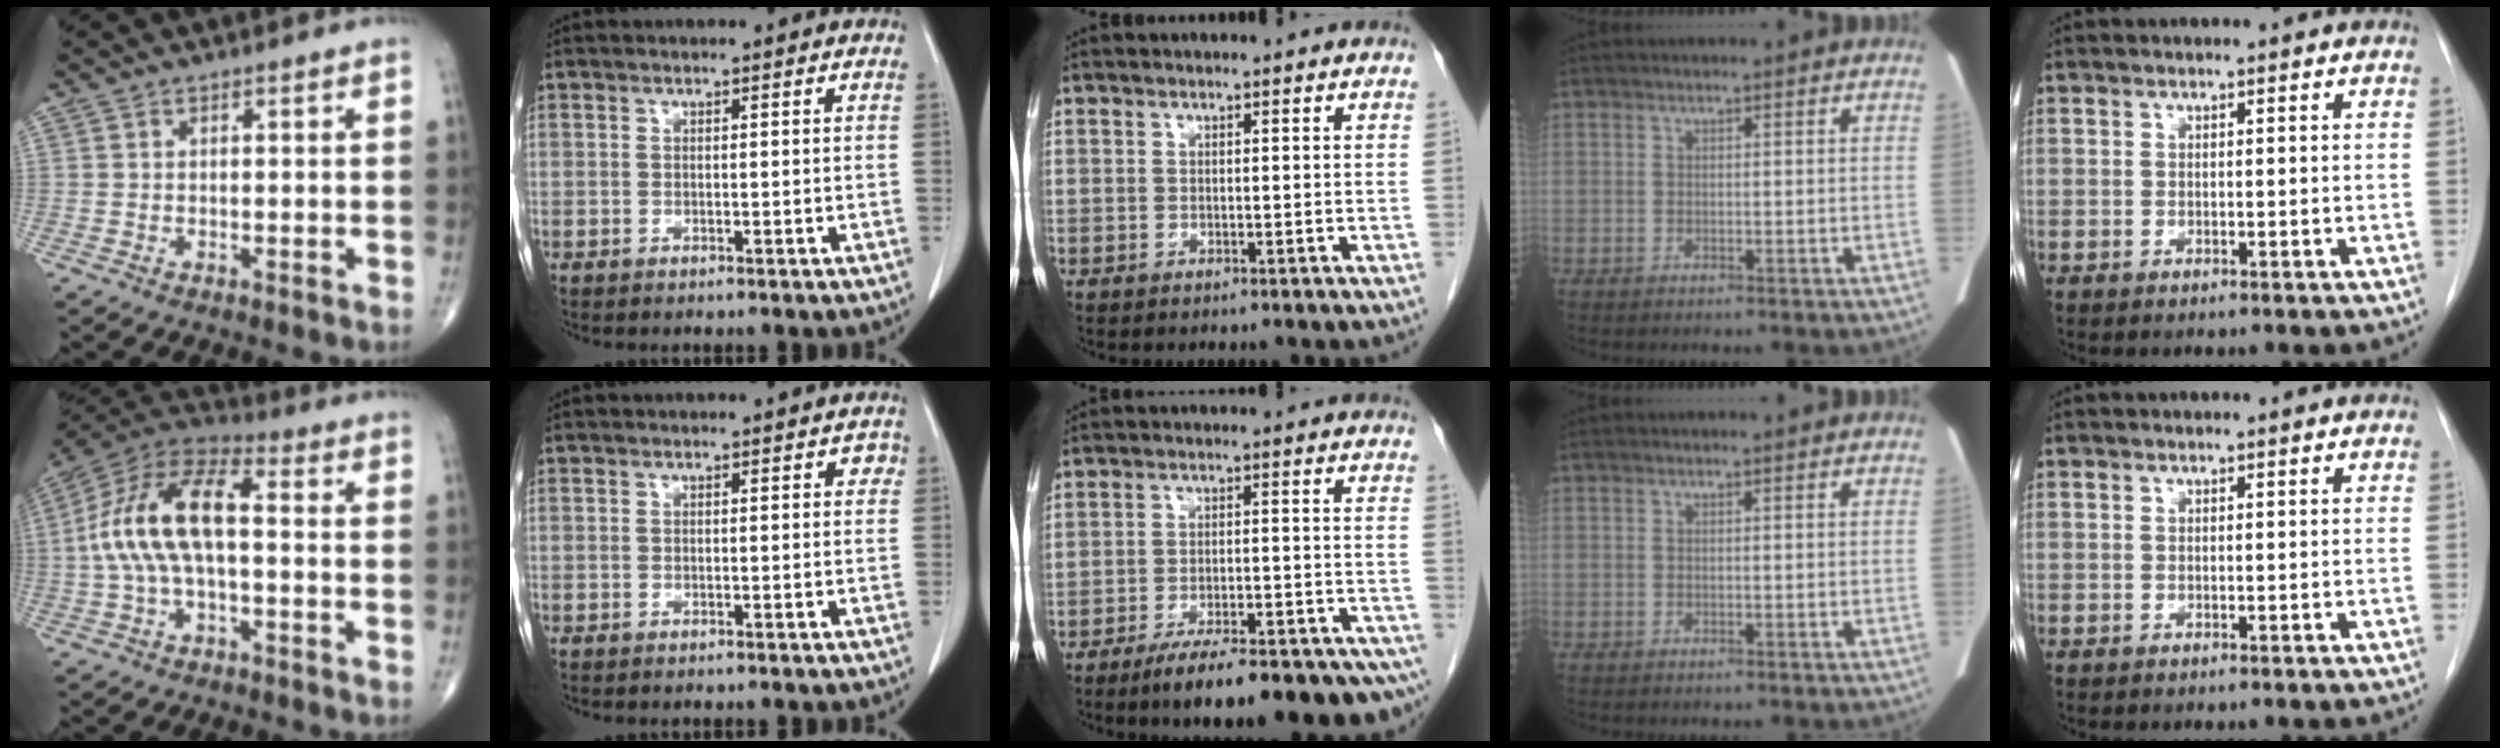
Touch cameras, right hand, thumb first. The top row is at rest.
{"thumb": {"total": 15.7, "force": [0.0, 7.3, 13.9], "torque": [-0.275, 0.046, -0.009]}, "index": {"total": 1.2, "force": [0.3, 0.8, 0.9], "torque": [-0.005, 0.012, 0.002]}, "middle": {"total": 18.7, "force": [-14.5, 3.8, 11.1], "torque": [-0.102, 0.011, -0.197]}}